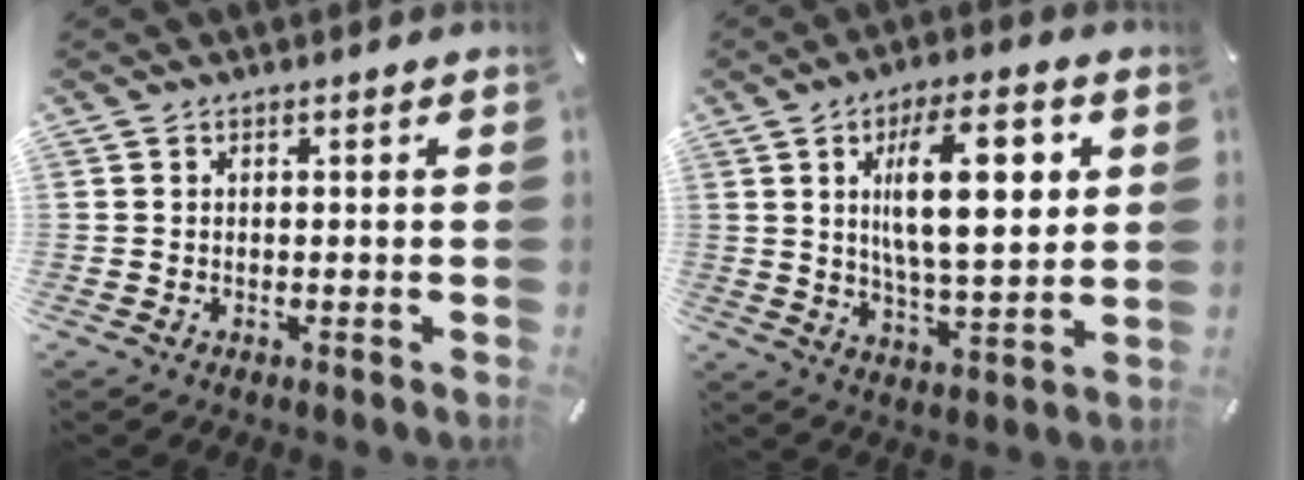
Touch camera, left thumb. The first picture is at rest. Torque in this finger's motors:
{"motor_torque": [2.43, 2.58, 1.85, -0.92, 0.63]}